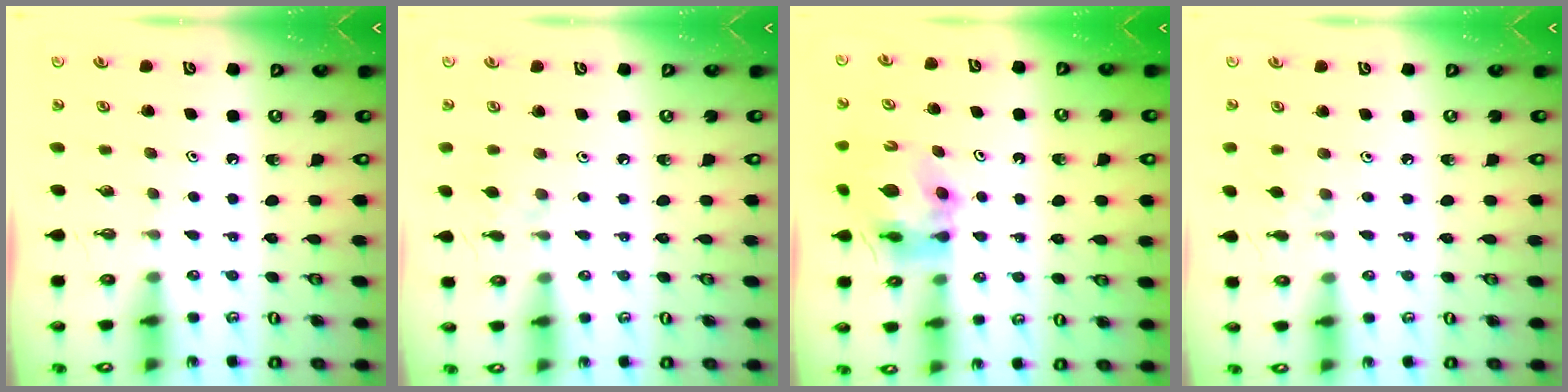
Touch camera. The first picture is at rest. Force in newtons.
{"total": 1.9, "press": 1.8, "slide": 0.4}
{"total": 10.4, "press": 10.3, "slide": 1.2}
{"total": 1.5, "press": 1.4, "slide": 0.4}